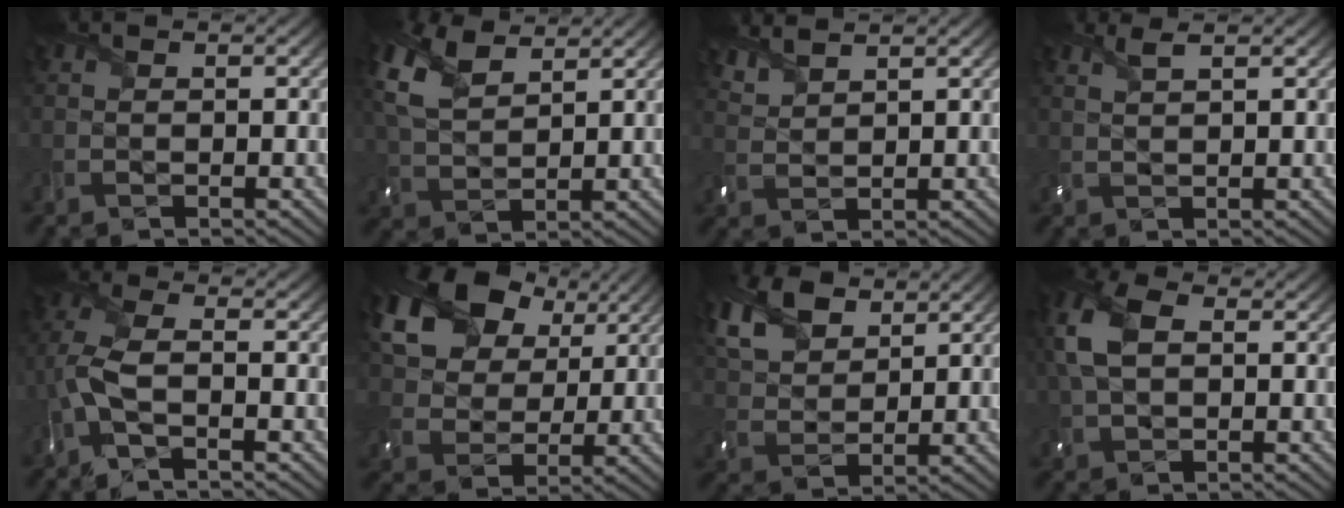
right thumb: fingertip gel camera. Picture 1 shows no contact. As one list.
[{"total": 8.2, "force": [4.9, 4.0, 5.3], "torque": [-0.158, 0.016, 0.101]}, {"total": 3.9, "force": [3.5, 0.7, 1.4], "torque": [-0.044, 0.006, 0.073]}, {"total": 1.9, "force": [1.4, 0.3, 1.4], "torque": [-0.034, 0.006, 0.028]}, {"total": 5.5, "force": [-1.4, 2.2, 4.9], "torque": [-0.131, 0.005, -0.042]}, {"total": 16.6, "force": [8.7, 11.0, 8.9], "torque": [-0.212, 0.050, 0.148]}, {"total": 9.2, "force": [5.8, 5.1, 5.0], "torque": [-0.148, 0.015, 0.115]}, {"total": 7.3, "force": [1.7, 4.5, 5.5], "torque": [-0.152, 0.014, 0.024]}]